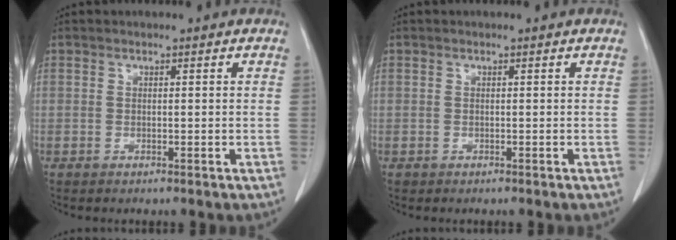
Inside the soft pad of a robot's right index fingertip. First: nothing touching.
{"total": 0.0}